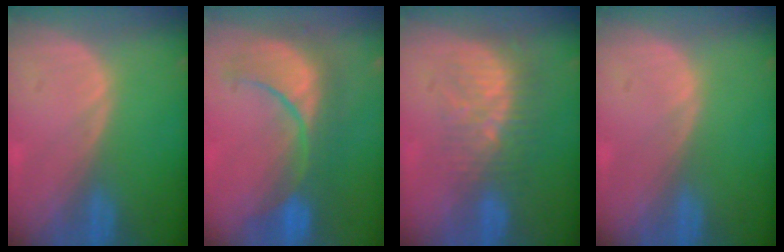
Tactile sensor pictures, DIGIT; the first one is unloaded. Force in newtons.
{"total": 9.6, "press": 9.5, "slide": 1.7}
{"total": 8.8, "press": 7.5, "slide": 4.7}
{"total": 0.0}